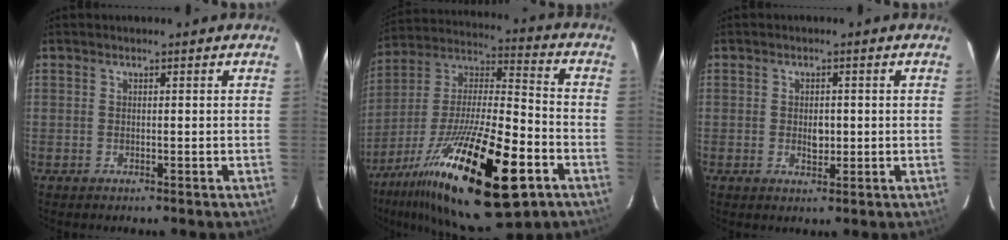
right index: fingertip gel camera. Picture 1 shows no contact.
{"total": 27.5, "force": [-13.3, 5.9, 23.3], "torque": [-0.409, -0.038, -0.223]}
{"total": 2.3, "force": [-0.2, 1.2, 2.0], "torque": [-0.035, 0.000, 0.000]}